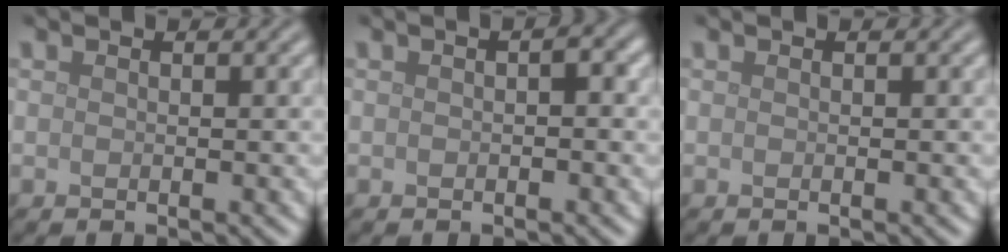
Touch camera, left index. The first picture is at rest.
{"total": 1.1, "force": [0.0, 0.4, 1.0], "torque": [-0.013, 0.003, 0.002]}
{"total": 0.0}